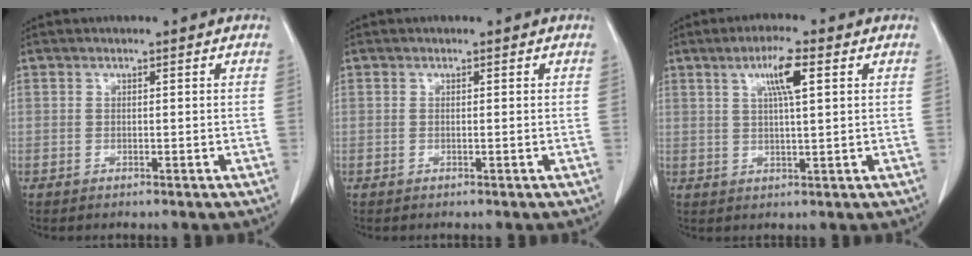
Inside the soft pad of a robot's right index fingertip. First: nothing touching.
{"total": 0.0}
{"total": 5.7, "force": [2.2, 0.3, 5.2], "torque": [-0.093, 0.003, 0.037]}